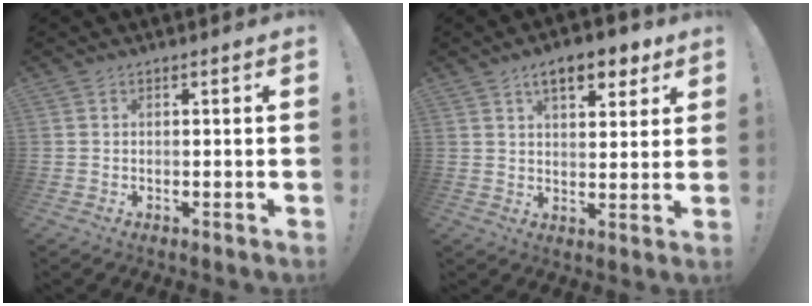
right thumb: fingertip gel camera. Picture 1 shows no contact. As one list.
[{"total": 9.9, "force": [5.7, 4.4, 6.7], "torque": [-0.091, -0.020, 0.097]}]